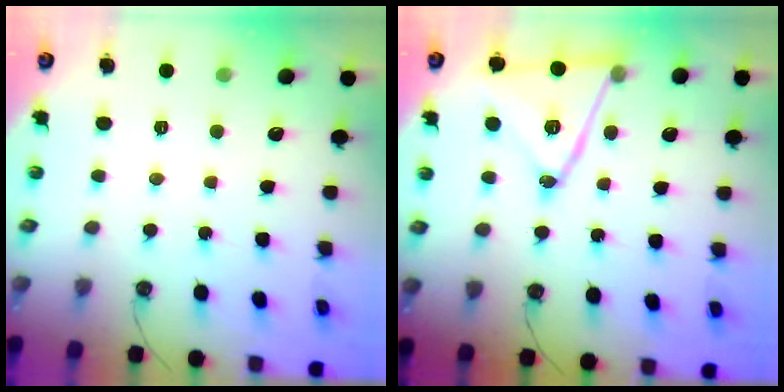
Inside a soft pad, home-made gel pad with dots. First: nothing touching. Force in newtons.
{"total": 18.6, "press": 18.3, "slide": 3.5}